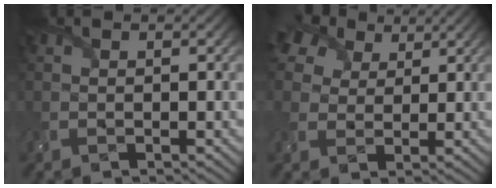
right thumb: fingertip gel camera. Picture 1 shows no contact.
{"total": 8.4, "force": [5.2, 5.3, 3.9], "torque": [-0.112, 0.024, 0.084]}